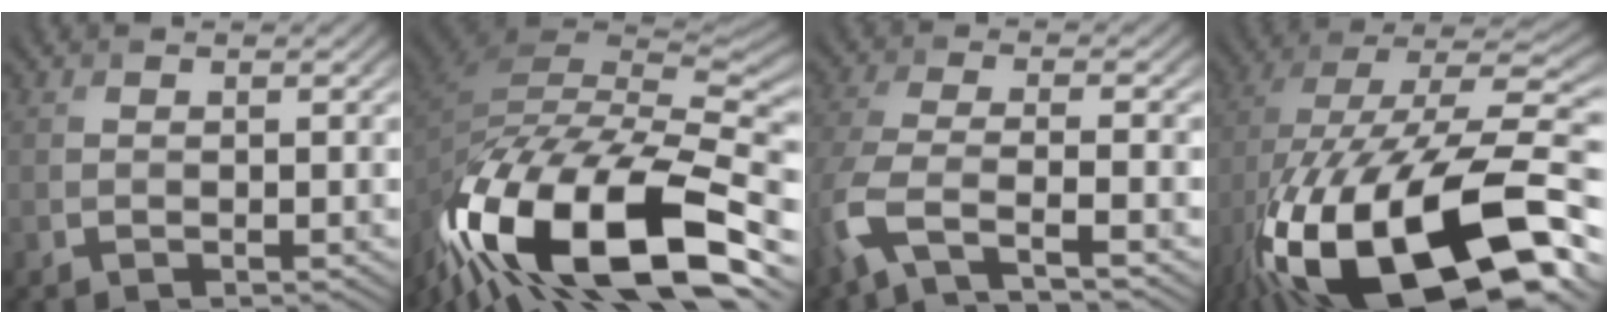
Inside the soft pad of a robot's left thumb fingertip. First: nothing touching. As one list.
[{"total": 18.7, "force": [-10.4, 8.3, 13.2], "torque": [-0.273, -0.021, -0.176]}, {"total": 6.9, "force": [-4.4, 1.9, 4.9], "torque": [-0.118, -0.007, -0.101]}, {"total": 20.6, "force": [-9.0, 9.0, 16.2], "torque": [-0.311, -0.028, -0.136]}]